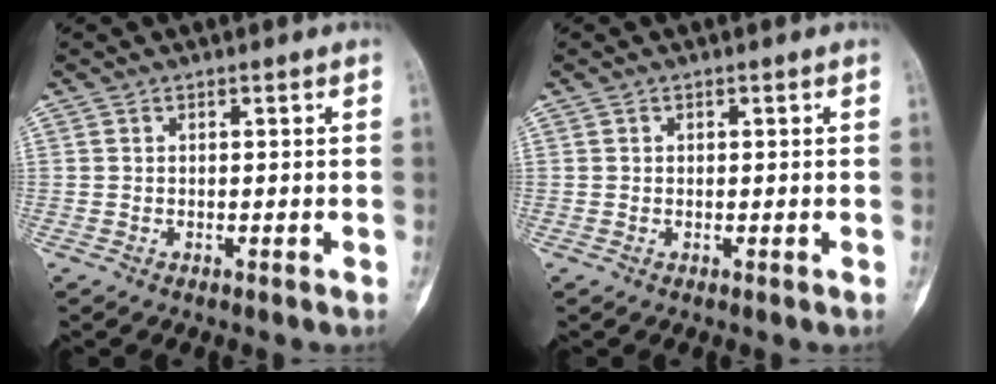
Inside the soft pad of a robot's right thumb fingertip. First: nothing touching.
{"total": 0.0}